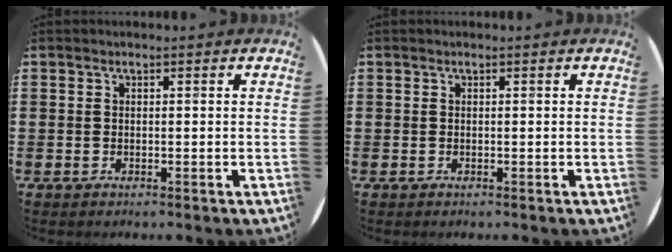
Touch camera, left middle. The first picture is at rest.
{"total": 0.0}